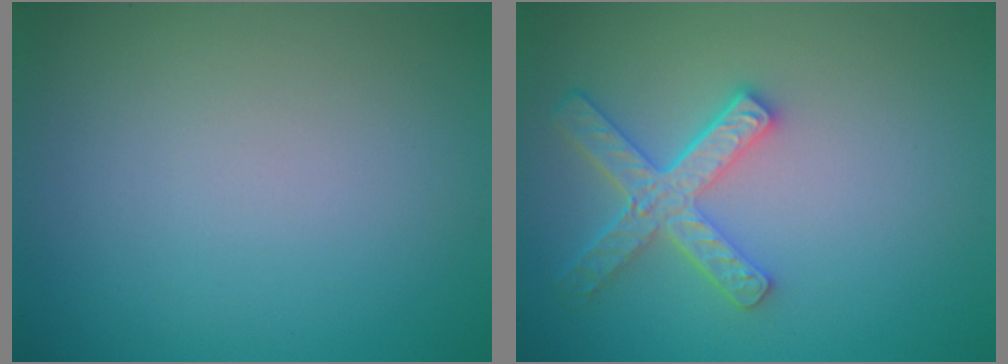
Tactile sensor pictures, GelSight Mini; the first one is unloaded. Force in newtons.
{"total": 4.5, "press": 3.8, "slide": 2.5}